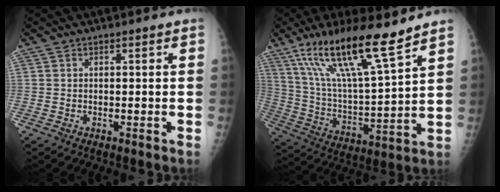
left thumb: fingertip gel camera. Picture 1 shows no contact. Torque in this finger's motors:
{"motor_torque": [0.74, 0.53, 1.64, -1.14, 0.24]}